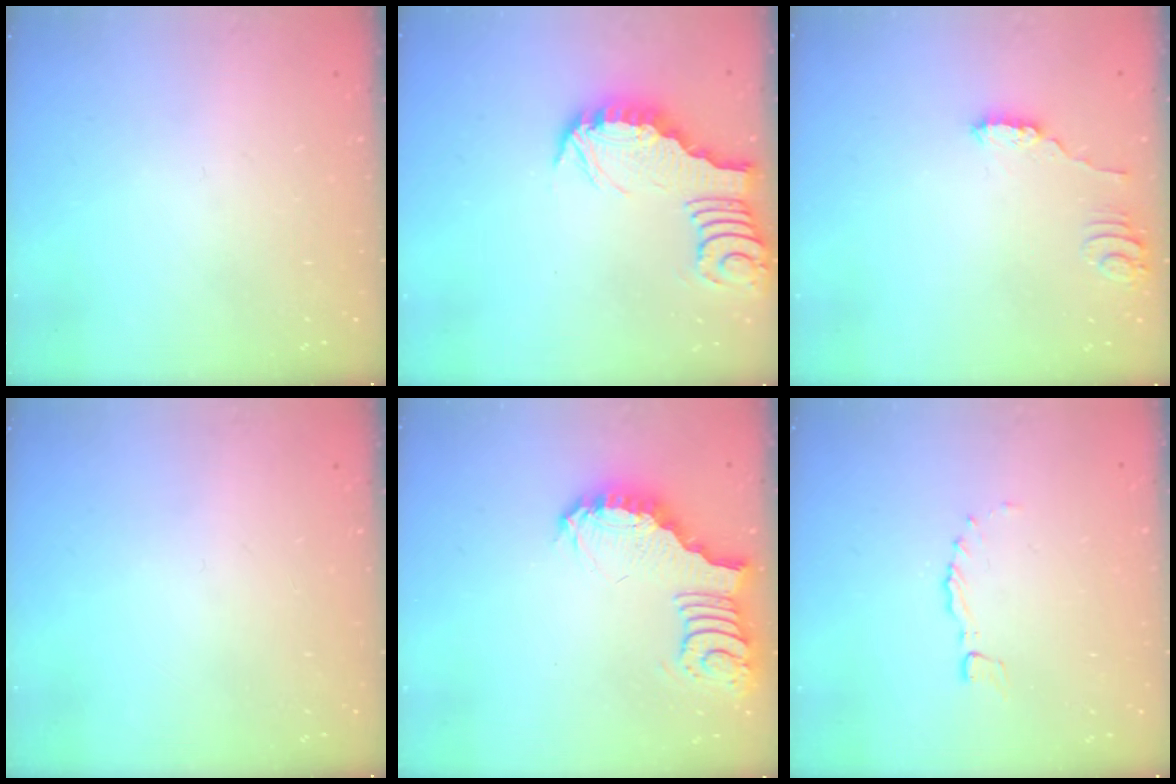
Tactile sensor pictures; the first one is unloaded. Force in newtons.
{"total": 2.9, "press": 2.8, "slide": 0.3}
{"total": 1.6, "press": 1.5, "slide": 0.1}
{"total": 0.0}
{"total": 3.7, "press": 3.6, "slide": 0.6}
{"total": 0.0}